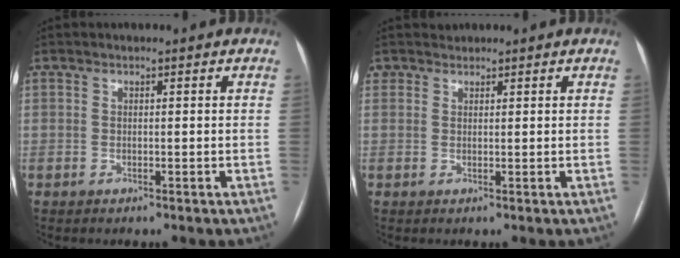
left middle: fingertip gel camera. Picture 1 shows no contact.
{"total": 0.9, "force": [0.8, 0.4, -0.3], "torque": [0.005, 0.005, 0.014]}